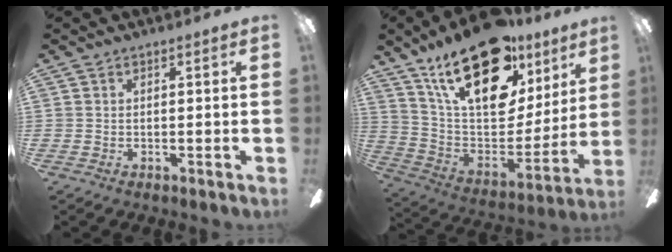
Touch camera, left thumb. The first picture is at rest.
{"total": 26.6, "force": [16.7, 12.5, 16.6], "torque": [-0.275, -0.100, 0.295]}